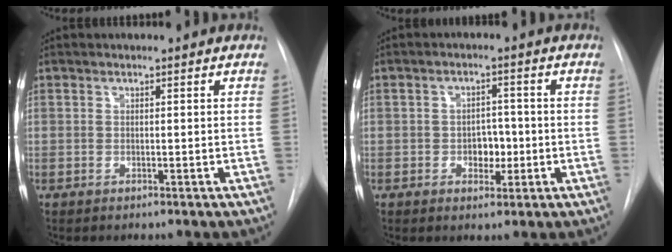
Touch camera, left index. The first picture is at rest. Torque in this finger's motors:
{"motor_torque": [0.35, -0.25, 0.04, 0.04]}